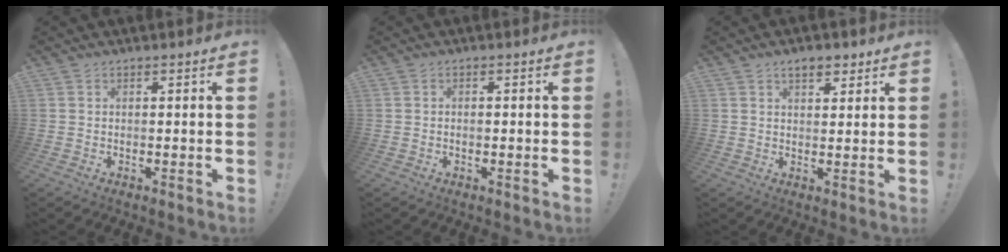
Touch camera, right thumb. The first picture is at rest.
{"total": 0.6, "force": [-0.3, 0.4, 0.4], "torque": [-0.006, 0.002, -0.005]}
{"total": 4.6, "force": [3.0, 2.4, 2.5], "torque": [-0.030, -0.008, 0.052]}